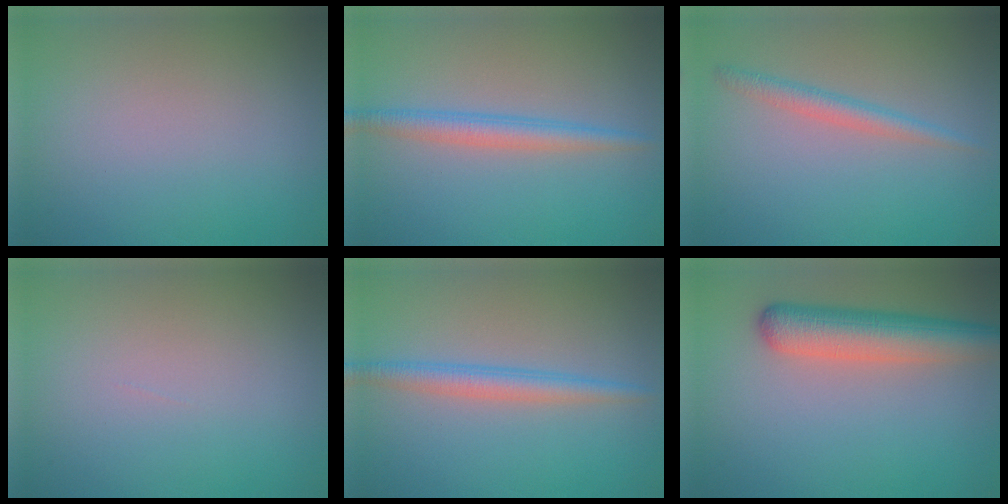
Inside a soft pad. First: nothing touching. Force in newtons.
{"total": 2.7, "press": 2.7, "slide": 0.0}
{"total": 2.0, "press": 2.0, "slide": 0.1}
{"total": 0.0}
{"total": 2.7, "press": 2.7, "slide": 0.0}
{"total": 5.7, "press": 5.7, "slide": 0.2}